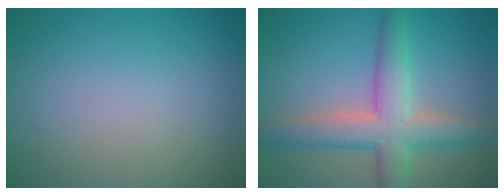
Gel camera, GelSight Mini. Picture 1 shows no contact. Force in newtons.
{"total": 6.2, "press": 6.2, "slide": 0.2}